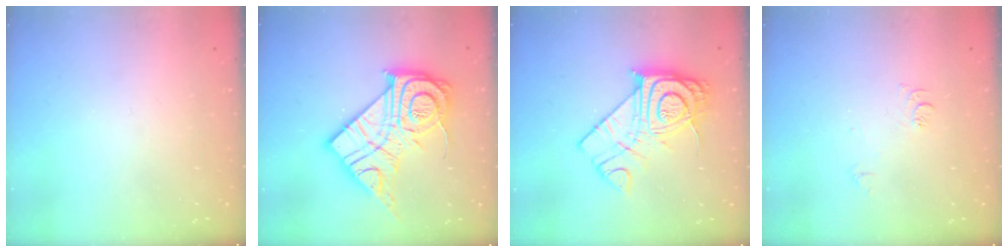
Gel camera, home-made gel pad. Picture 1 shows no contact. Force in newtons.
{"total": 23.3, "press": 23.3, "slide": 1.7}
{"total": 19.5, "press": 19.4, "slide": 1.6}
{"total": 7.4, "press": 7.3, "slide": 0.8}